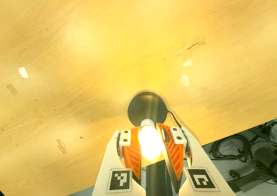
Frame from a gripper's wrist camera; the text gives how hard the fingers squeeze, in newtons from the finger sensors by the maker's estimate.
{"total": 21.8, "left": 20.7, "right": 22.8}